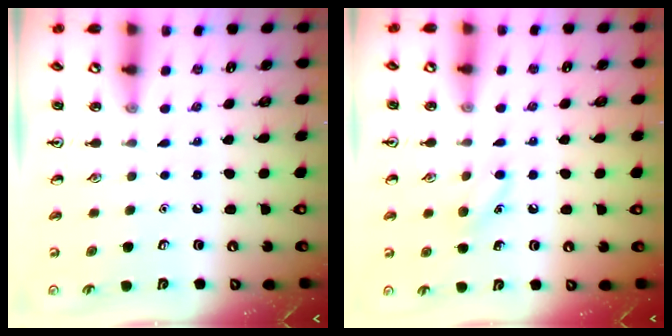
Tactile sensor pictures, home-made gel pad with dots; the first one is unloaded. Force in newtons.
{"total": 6.6, "press": 6.3, "slide": 2.0}